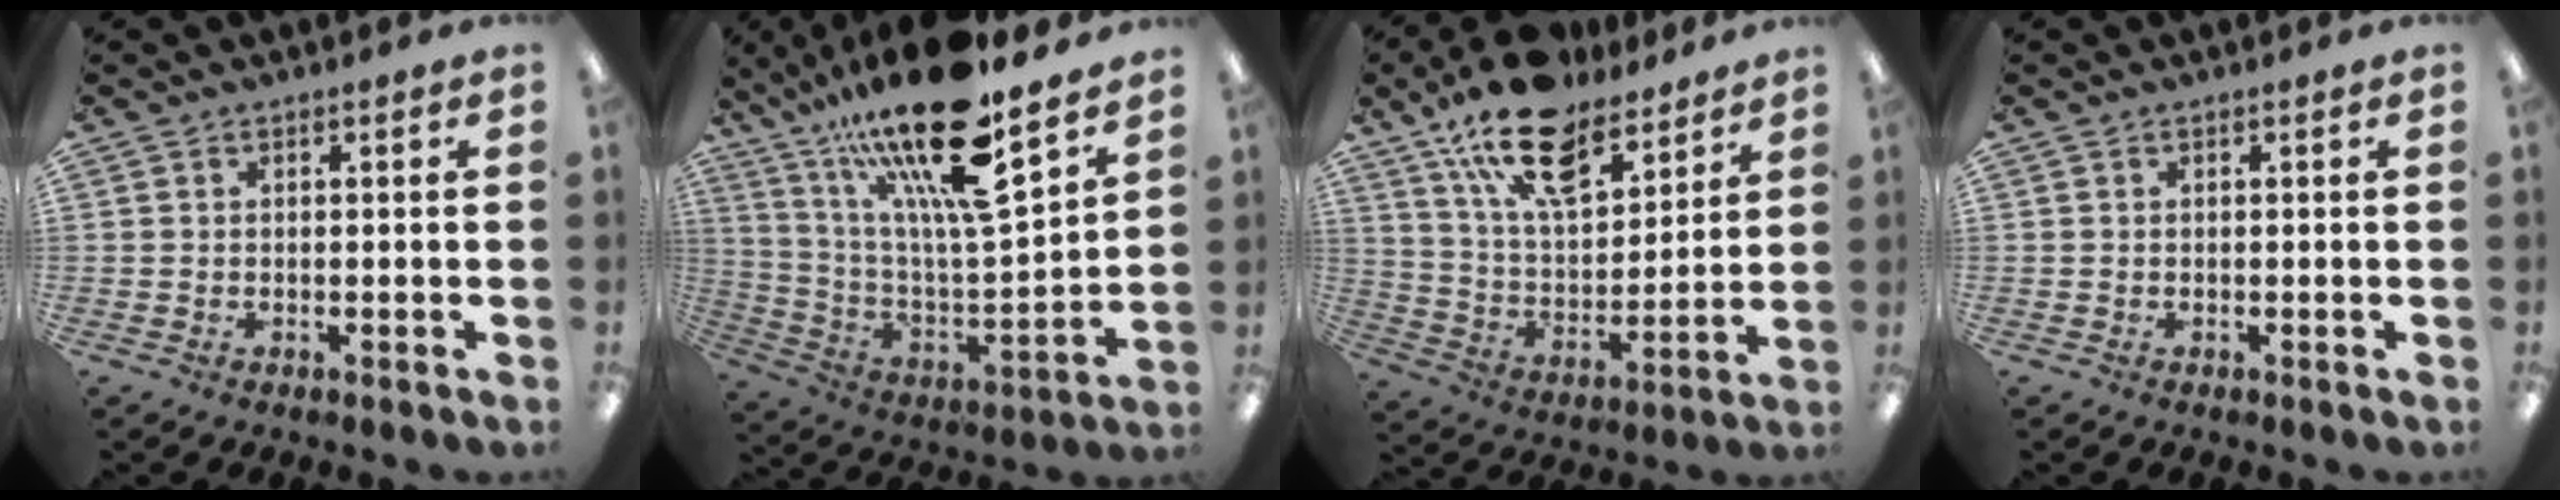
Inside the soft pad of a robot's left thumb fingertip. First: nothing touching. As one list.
[{"total": 24.7, "force": [17.5, 5.8, 16.4], "torque": [-0.290, -0.108, 0.288]}, {"total": 18.7, "force": [13.2, 8.6, 10.0], "torque": [-0.181, -0.067, 0.235]}, {"total": 0.0}]